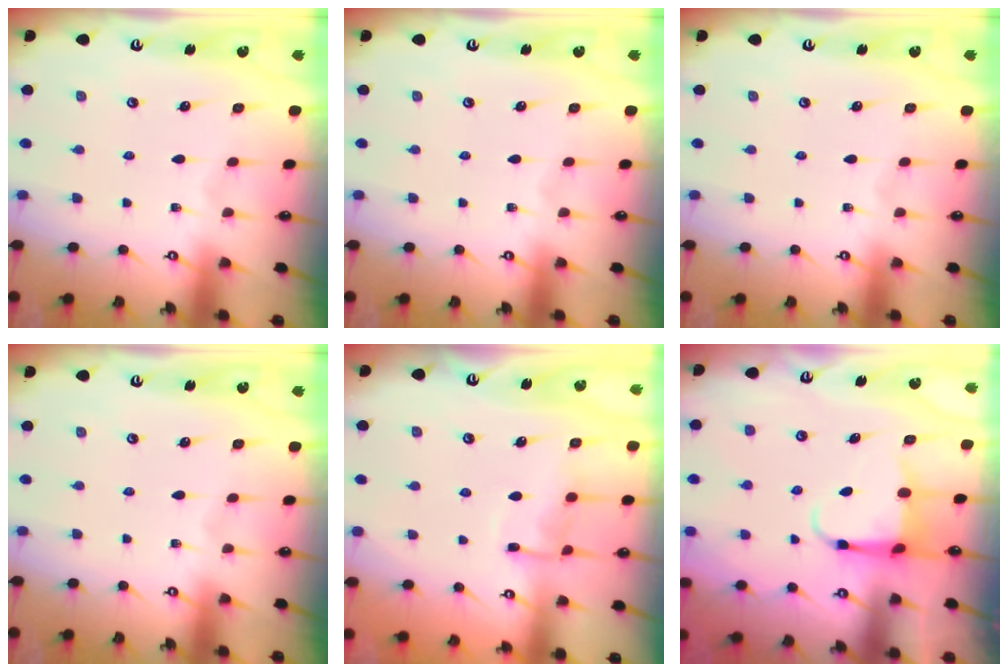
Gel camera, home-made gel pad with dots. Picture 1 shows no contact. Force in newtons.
{"total": 0.0}
{"total": 0.0}
{"total": 0.0}
{"total": 8.6, "press": 8.5, "slide": 0.9}
{"total": 3.8, "press": 3.7, "slide": 0.7}